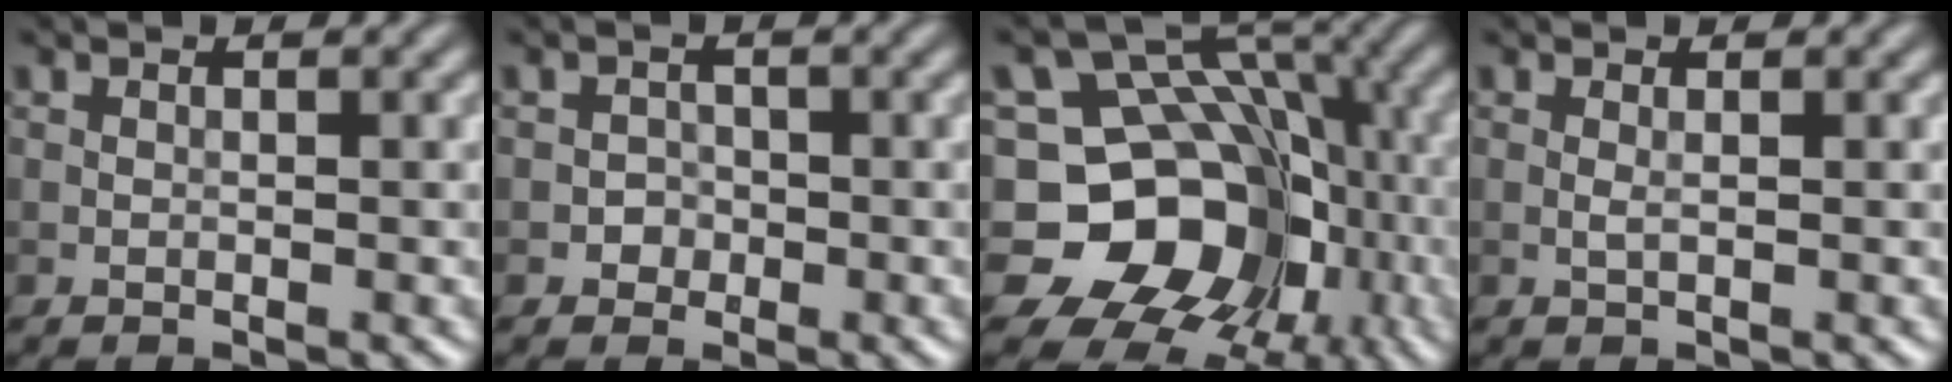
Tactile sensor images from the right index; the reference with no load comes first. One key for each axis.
{"total": 1.2, "fx": -0.4, "fy": 1.1, "fz": 0.1, "tx": 0.010, "ty": 0.002, "tz": -0.008}
{"total": 15.0, "fx": -3.8, "fy": 12.7, "fz": 7.1, "tx": -0.122, "ty": 0.013, "tz": -0.085}
{"total": 0.5, "fx": 0.1, "fy": 0.1, "fz": 0.5, "tx": -0.014, "ty": -0.001, "tz": 0.003}